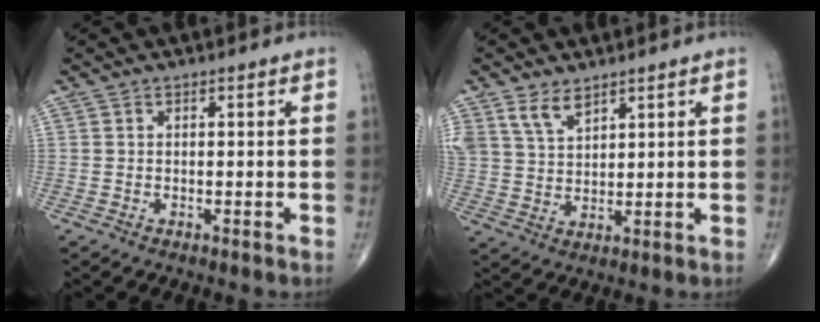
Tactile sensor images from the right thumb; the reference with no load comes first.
{"total": 5.4, "force": [3.8, 2.7, 2.6], "torque": [-0.040, -0.020, 0.083]}